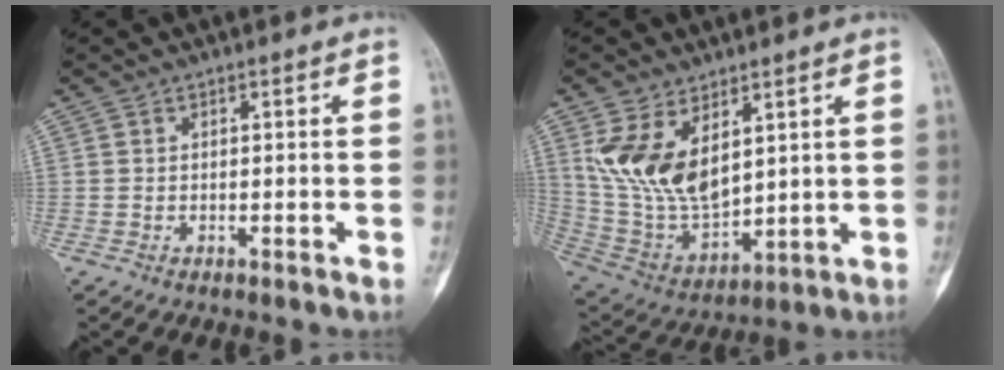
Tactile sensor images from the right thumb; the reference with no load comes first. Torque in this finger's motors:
{"motor_torque": [-1.09, 2.10, 0.50, 0.44, 0.53]}